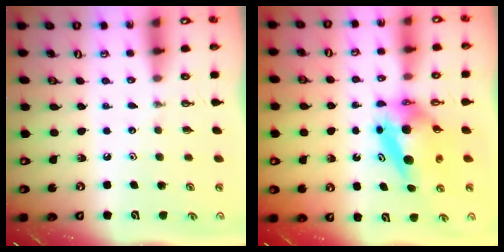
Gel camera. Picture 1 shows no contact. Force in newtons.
{"total": 7.2, "press": 7.1, "slide": 0.9}